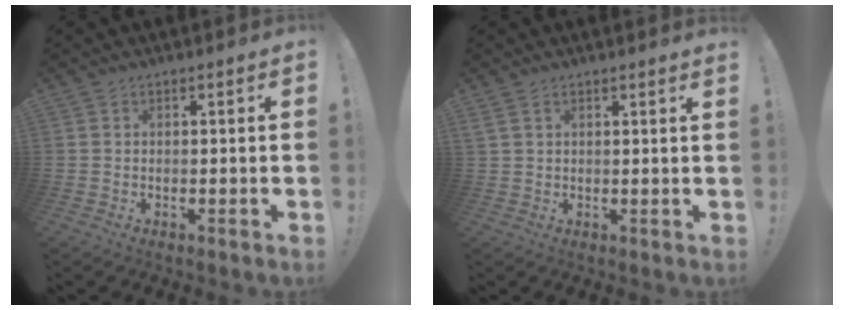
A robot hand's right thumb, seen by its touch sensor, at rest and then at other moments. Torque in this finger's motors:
{"motor_torque": [0.01, 0.10, 0.06, 0.03, 0.05]}